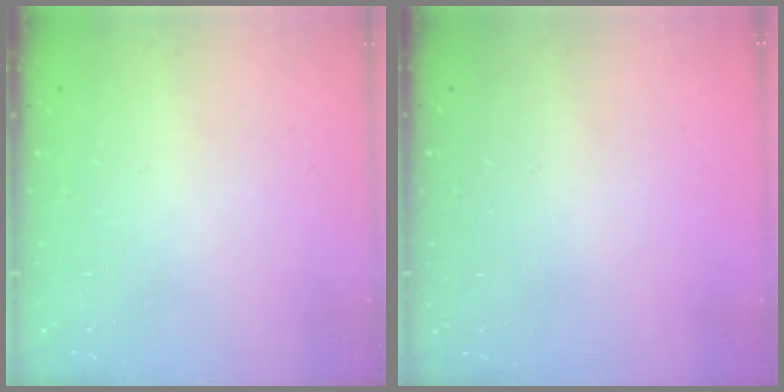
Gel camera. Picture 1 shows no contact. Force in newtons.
{"total": 0.0}